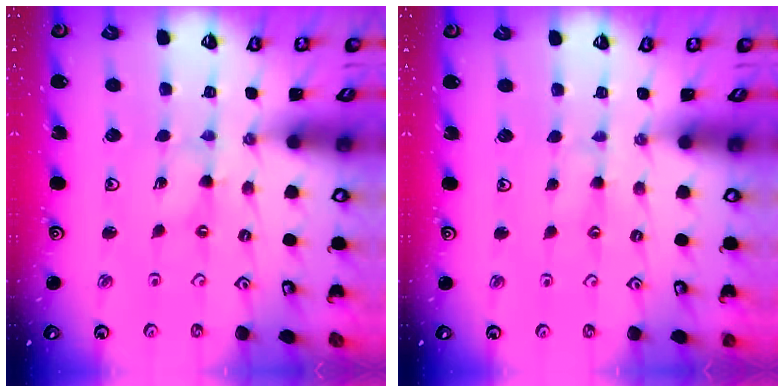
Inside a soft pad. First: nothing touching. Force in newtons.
{"total": 2.6, "press": 2.6, "slide": 0.4}